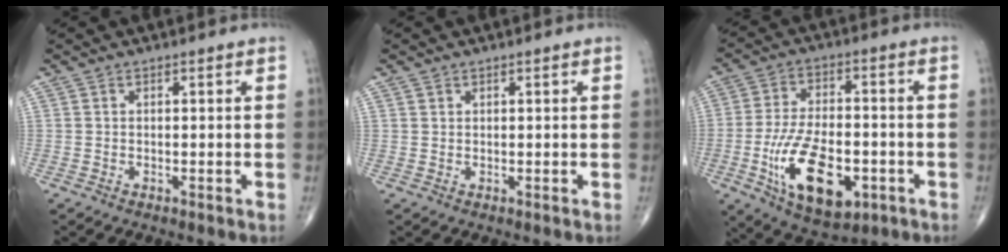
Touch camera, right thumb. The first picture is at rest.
{"total": 0.7, "force": [0.4, 0.5, 0.1], "torque": [0.004, -0.002, 0.006]}
{"total": 16.9, "force": [-5.4, 8.5, 13.6], "torque": [-0.228, 0.009, -0.083]}